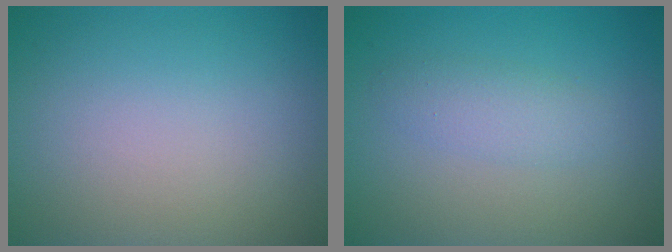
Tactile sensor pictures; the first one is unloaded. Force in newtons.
{"total": 1.9, "press": 1.9, "slide": 0.1}